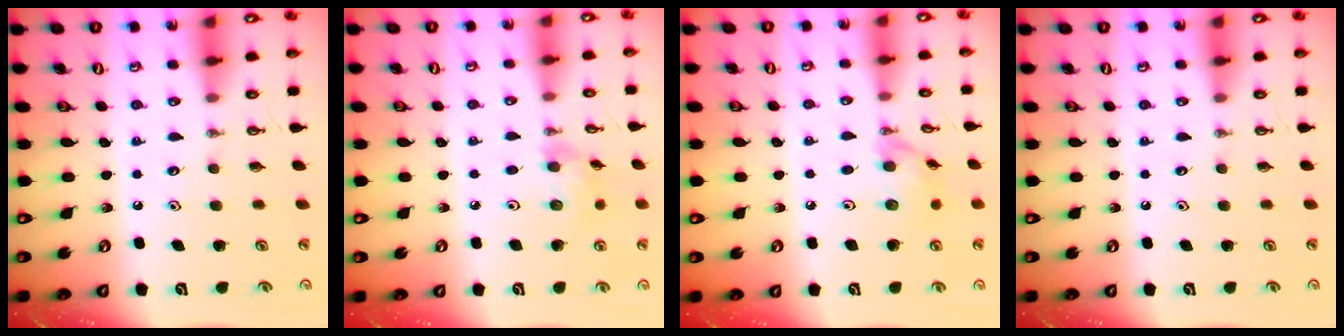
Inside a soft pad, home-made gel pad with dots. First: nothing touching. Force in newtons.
{"total": 7.8, "press": 7.4, "slide": 2.5}
{"total": 10.0, "press": 10.0, "slide": 1.2}
{"total": 0.0}